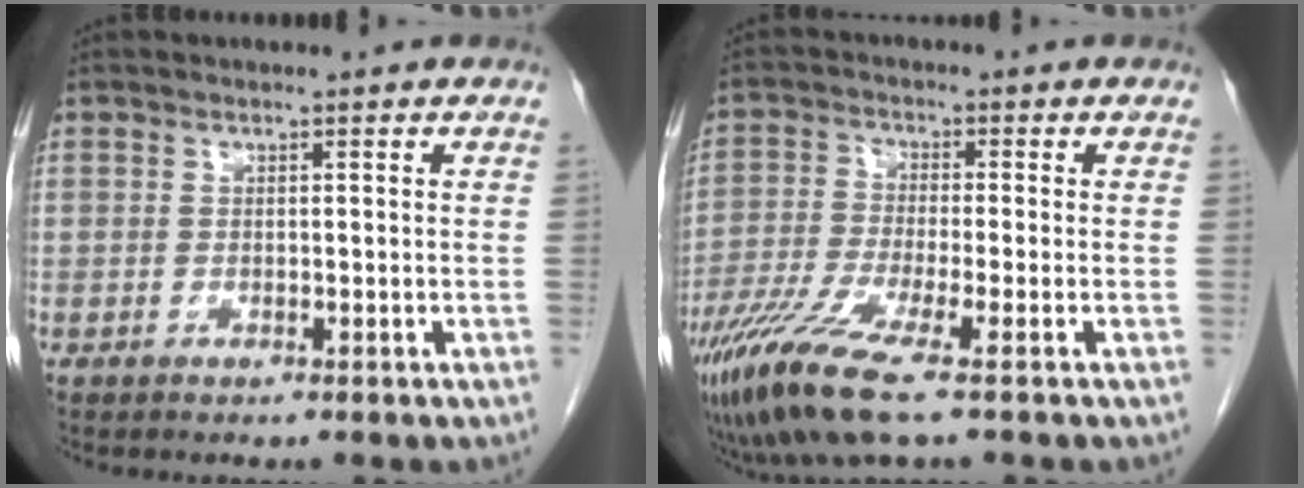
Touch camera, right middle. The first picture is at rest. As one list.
[{"total": 9.7, "force": [-5.7, 0.5, 7.8], "torque": [-0.166, -0.030, -0.111]}]